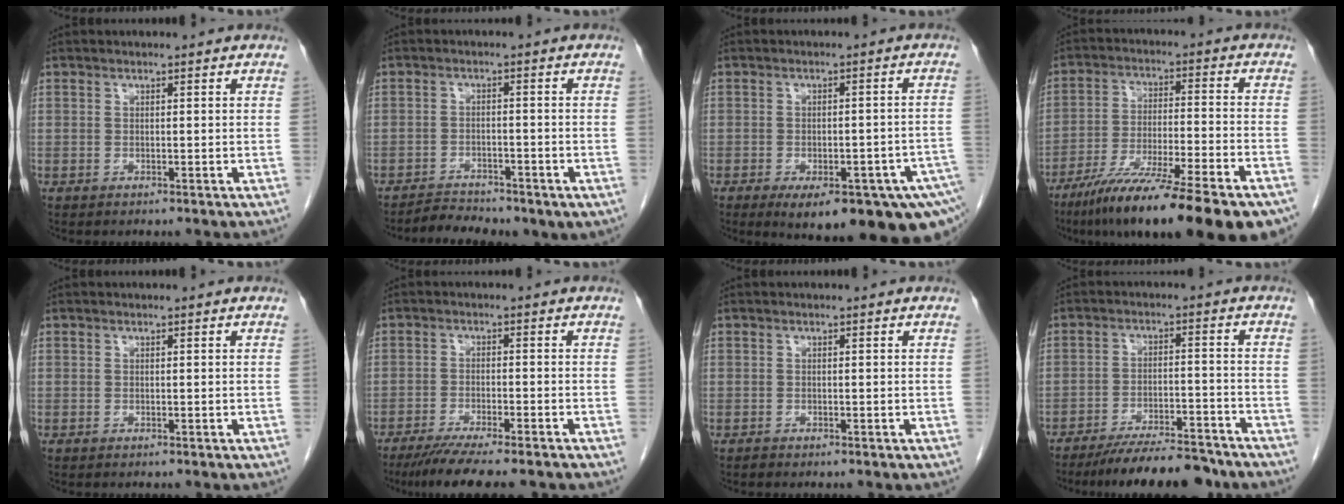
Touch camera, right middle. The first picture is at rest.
{"total": 5.3, "force": [-4.3, 2.4, 1.9], "torque": [-0.036, 0.005, -0.061]}
{"total": 18.2, "force": [-11.4, 5.3, 13.2], "torque": [-0.122, -0.003, -0.136]}
{"total": 23.7, "force": [-17.7, 2.2, 15.6], "torque": [-0.192, -0.032, -0.277]}
{"total": 0.0}
{"total": 9.9, "force": [-8.1, 0.4, 5.6], "torque": [-0.081, -0.023, -0.125]}
{"total": 0.0}
{"total": 12.5, "force": [-11.2, 1.7, 5.3], "torque": [-0.075, 0.000, -0.168]}